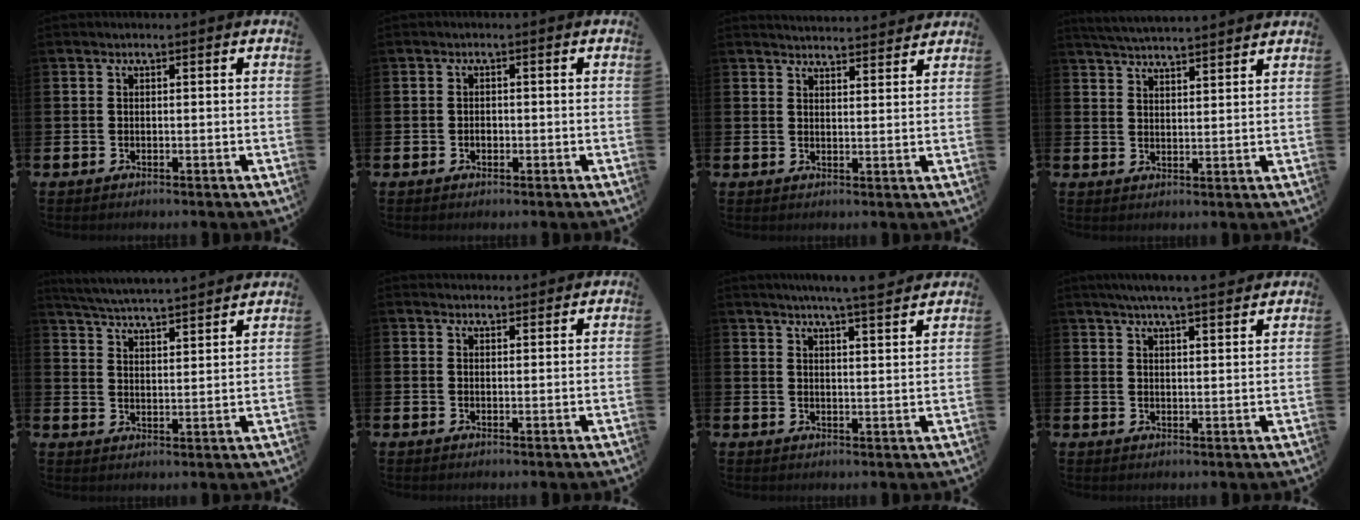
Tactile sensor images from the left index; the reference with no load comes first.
{"total": 1.1, "force": [-0.3, 0.8, 0.6], "torque": [-0.010, 0.003, -0.008]}
{"total": 3.7, "force": [3.7, 0.1, -0.1], "torque": [-0.004, -0.023, 0.067]}
{"total": 4.6, "force": [4.5, -0.4, 0.2], "torque": [-0.022, -0.024, 0.083]}
{"total": 5.4, "force": [5.3, -0.1, 0.7], "torque": [-0.037, -0.041, 0.093]}
{"total": 1.9, "force": [1.9, 0.4, -0.1], "torque": [0.008, -0.009, 0.033]}
{"total": 5.7, "force": [5.4, -0.9, 1.6], "torque": [-0.034, -0.031, 0.093]}
{"total": 5.3, "force": [5.1, -0.4, 1.7], "torque": [-0.044, -0.020, 0.090]}